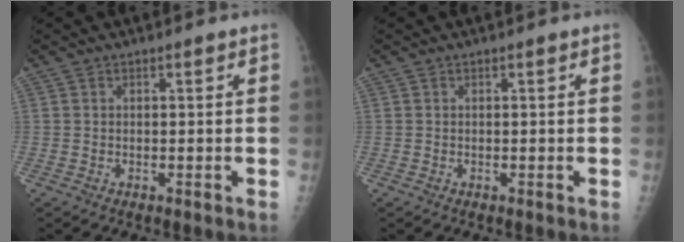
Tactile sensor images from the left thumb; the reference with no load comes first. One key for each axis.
{"total": 0.0}